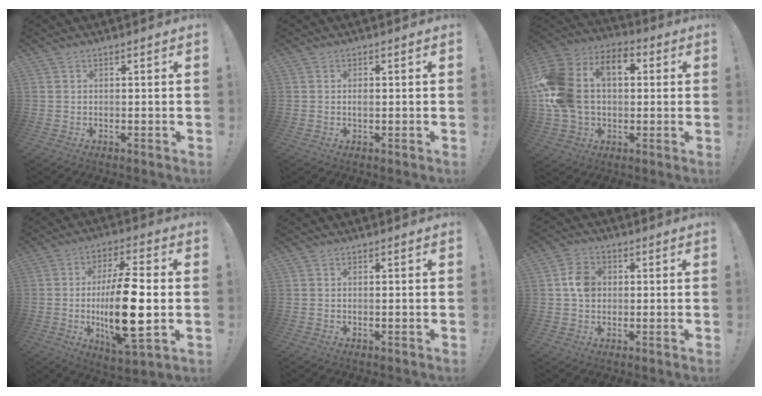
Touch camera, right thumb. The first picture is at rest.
{"total": 0.9, "force": [0.0, 0.5, 0.7], "torque": [-0.006, -0.001, -0.002]}
{"total": 20.9, "force": [3.3, 15.1, 14.1], "torque": [-0.283, 0.001, 0.060]}
{"total": 19.6, "force": [-1.6, 6.2, 18.6], "torque": [-0.333, -0.008, -0.028]}
{"total": 0.0}
{"total": 6.6, "force": [0.4, 5.5, 3.7], "torque": [-0.040, 0.007, 0.008]}